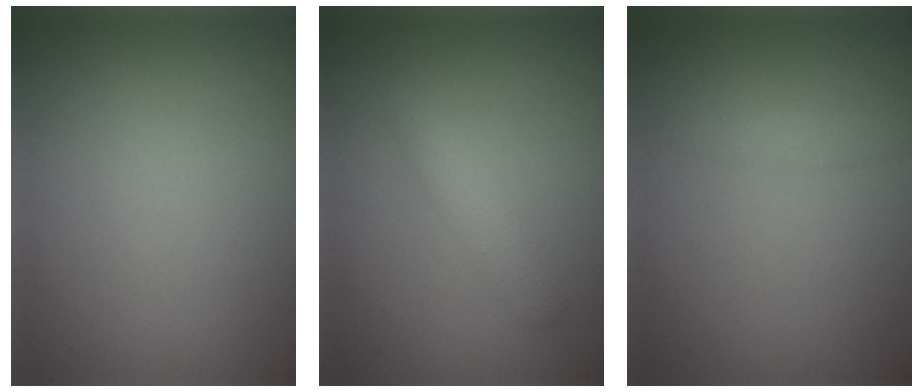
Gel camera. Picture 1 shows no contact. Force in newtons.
{"total": 1.8, "press": 1.8, "slide": 0.0}
{"total": 1.0, "press": 1.0, "slide": 0.0}